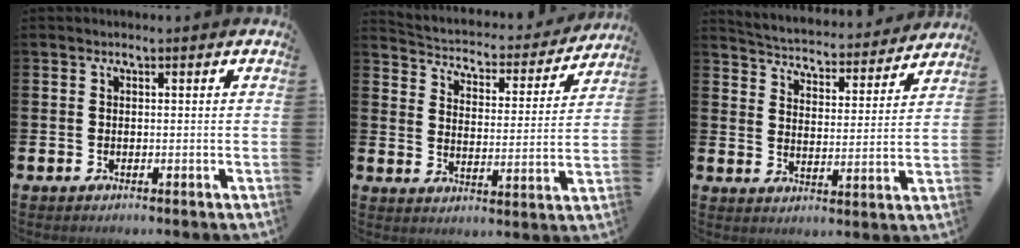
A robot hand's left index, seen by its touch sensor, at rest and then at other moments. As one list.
[{"total": 4.0, "force": [3.8, 1.3, 0.6], "torque": [-0.039, -0.037, 0.057]}, {"total": 4.4, "force": [4.4, 0.8, 0.2], "torque": [-0.031, -0.041, 0.070]}]